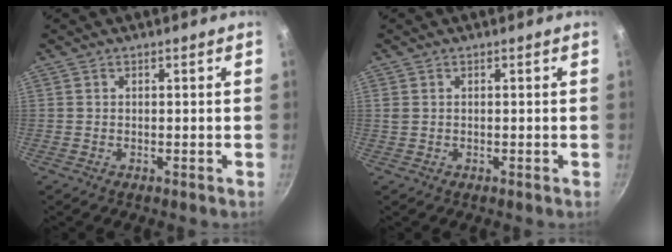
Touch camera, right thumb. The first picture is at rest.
{"total": 0.7, "force": [0.2, 0.5, 0.4], "torque": [-0.008, 0.002, 0.005]}